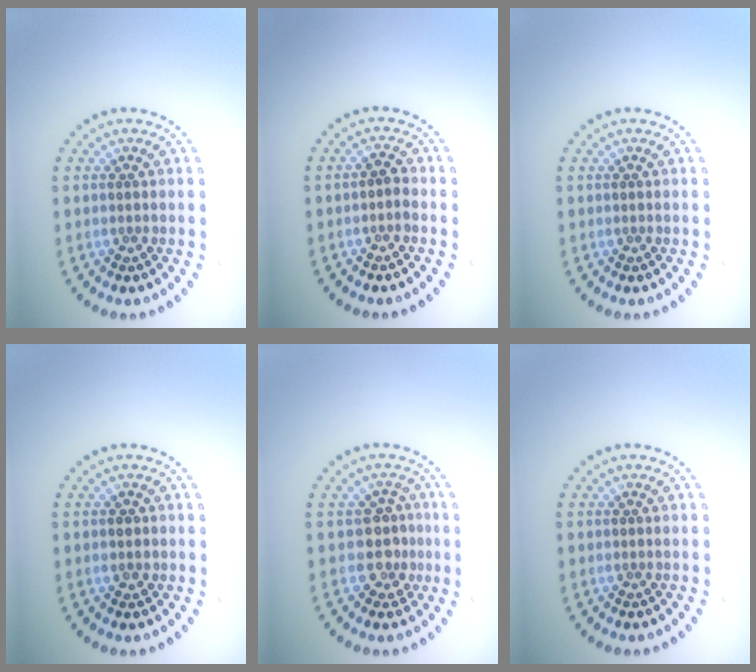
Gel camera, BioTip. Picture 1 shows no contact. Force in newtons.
{"total": 1.1, "press": 1.1, "slide": 0.3}
{"total": 0.0}
{"total": 1.0, "press": 0.9, "slide": 0.3}
{"total": 2.5, "press": 1.9, "slide": 1.6}
{"total": 0.0}